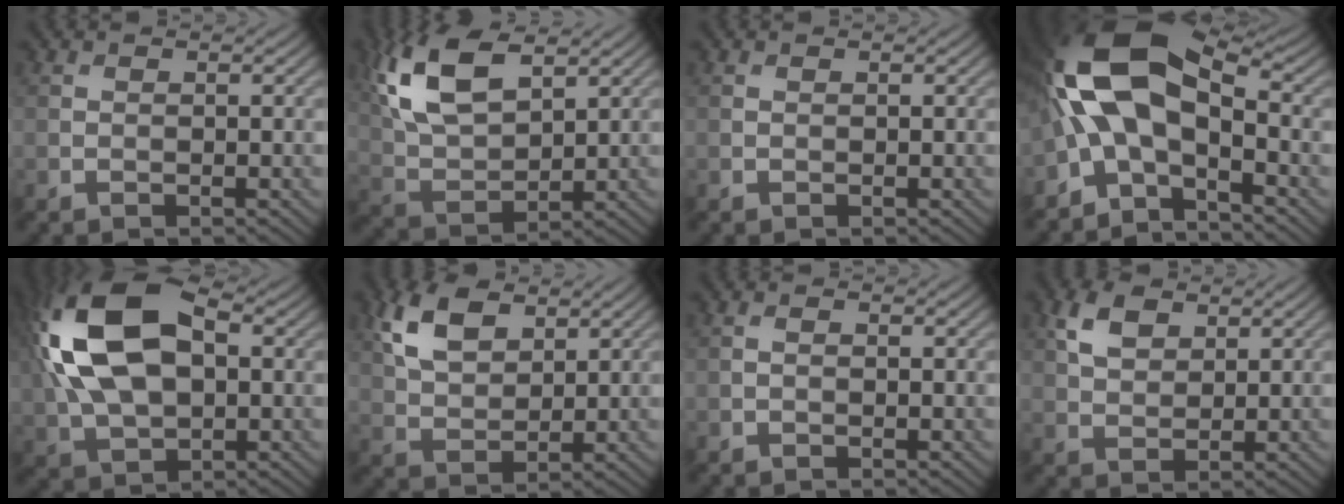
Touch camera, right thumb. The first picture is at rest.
{"total": 12.0, "force": [5.4, 5.9, 9.0], "torque": [-0.219, 0.012, 0.110]}
{"total": 0.0}
{"total": 13.6, "force": [-0.6, 6.8, 11.8], "torque": [-0.252, 0.019, -0.034]}
{"total": 16.6, "force": [3.2, 9.9, 13.0], "torque": [-0.293, 0.014, 0.060]}
{"total": 7.9, "force": [4.0, 4.3, 5.2], "torque": [-0.124, 0.006, 0.079]}
{"total": 0.6, "force": [-0.1, 0.3, 0.5], "torque": [-0.012, 0.002, -0.002]}
{"total": 4.7, "force": [2.4, 2.8, 2.9], "torque": [-0.067, 0.003, 0.044]}